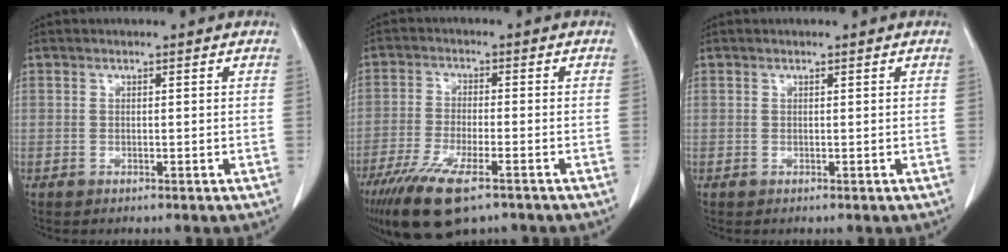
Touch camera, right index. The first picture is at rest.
{"total": 11.0, "force": [-7.2, 2.7, 7.9], "torque": [-0.147, -0.024, -0.120]}
{"total": 0.0}